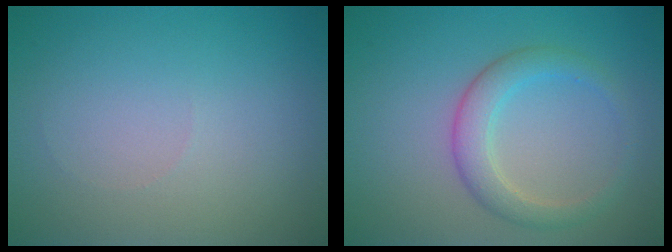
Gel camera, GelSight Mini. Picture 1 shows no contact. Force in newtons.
{"total": 3.0, "press": 3.0, "slide": 0.1}